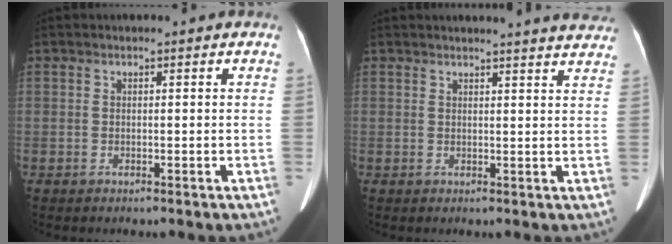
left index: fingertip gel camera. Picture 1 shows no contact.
{"total": 11.5, "force": [11.0, 0.5, 3.2], "torque": [-0.028, -0.025, 0.104]}